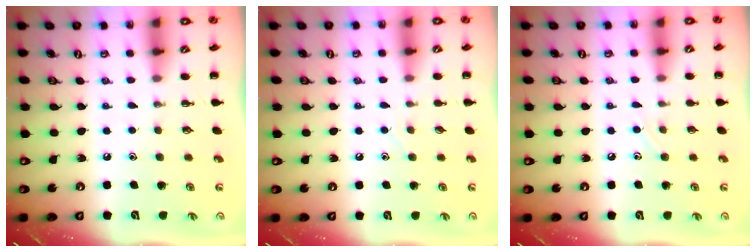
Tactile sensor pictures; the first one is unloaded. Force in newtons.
{"total": 2.3, "press": 2.3, "slide": 0.6}
{"total": 3.1, "press": 3.0, "slide": 1.0}